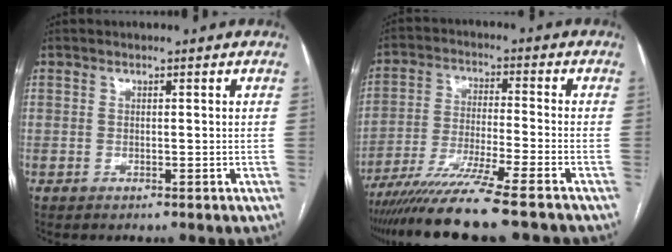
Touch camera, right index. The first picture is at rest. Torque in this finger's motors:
{"motor_torque": [1.16, -0.98, 0.74, 0.15]}